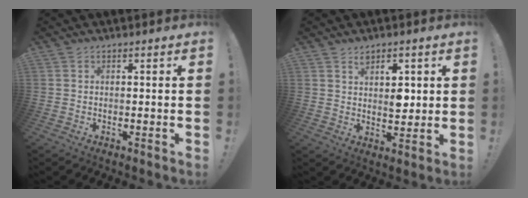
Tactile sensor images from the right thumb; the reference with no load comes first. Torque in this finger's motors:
{"motor_torque": [0.09, 0.01, 0.34, 0.53, 0.00]}